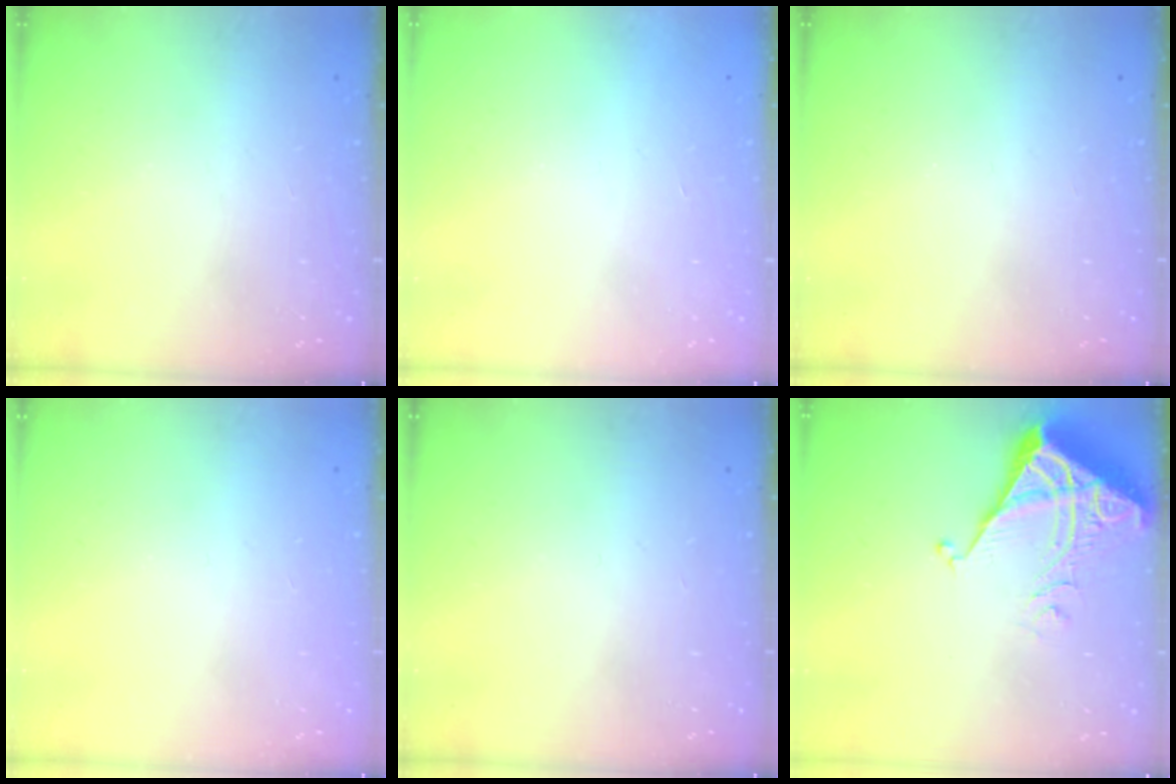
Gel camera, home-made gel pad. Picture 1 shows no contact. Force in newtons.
{"total": 1.7, "press": 1.7, "slide": 0.1}
{"total": 0.0}
{"total": 0.0}
{"total": 0.0}
{"total": 5.4, "press": 5.4, "slide": 0.7}